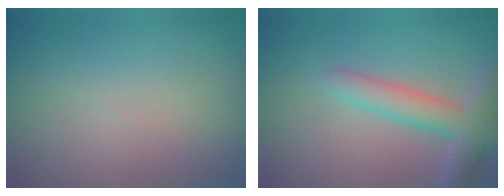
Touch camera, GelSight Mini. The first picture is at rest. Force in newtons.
{"total": 4.4, "press": 4.4, "slide": 0.4}